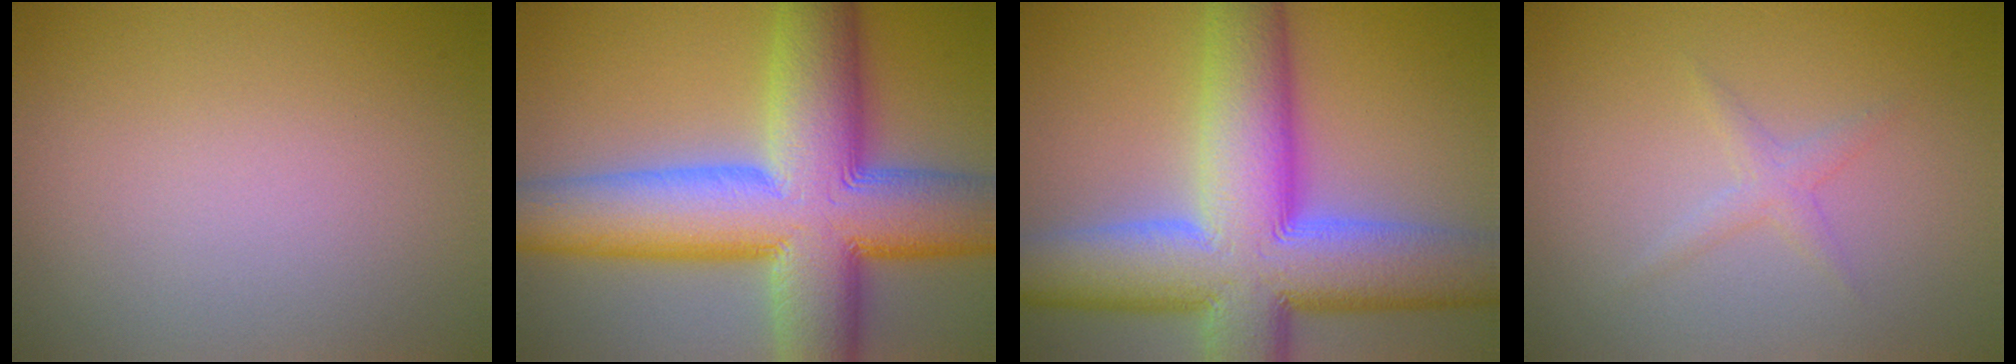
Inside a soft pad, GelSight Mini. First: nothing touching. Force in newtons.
{"total": 15.4, "press": 15.4, "slide": 0.7}
{"total": 15.3, "press": 15.3, "slide": 0.8}
{"total": 1.8, "press": 1.8, "slide": 0.1}